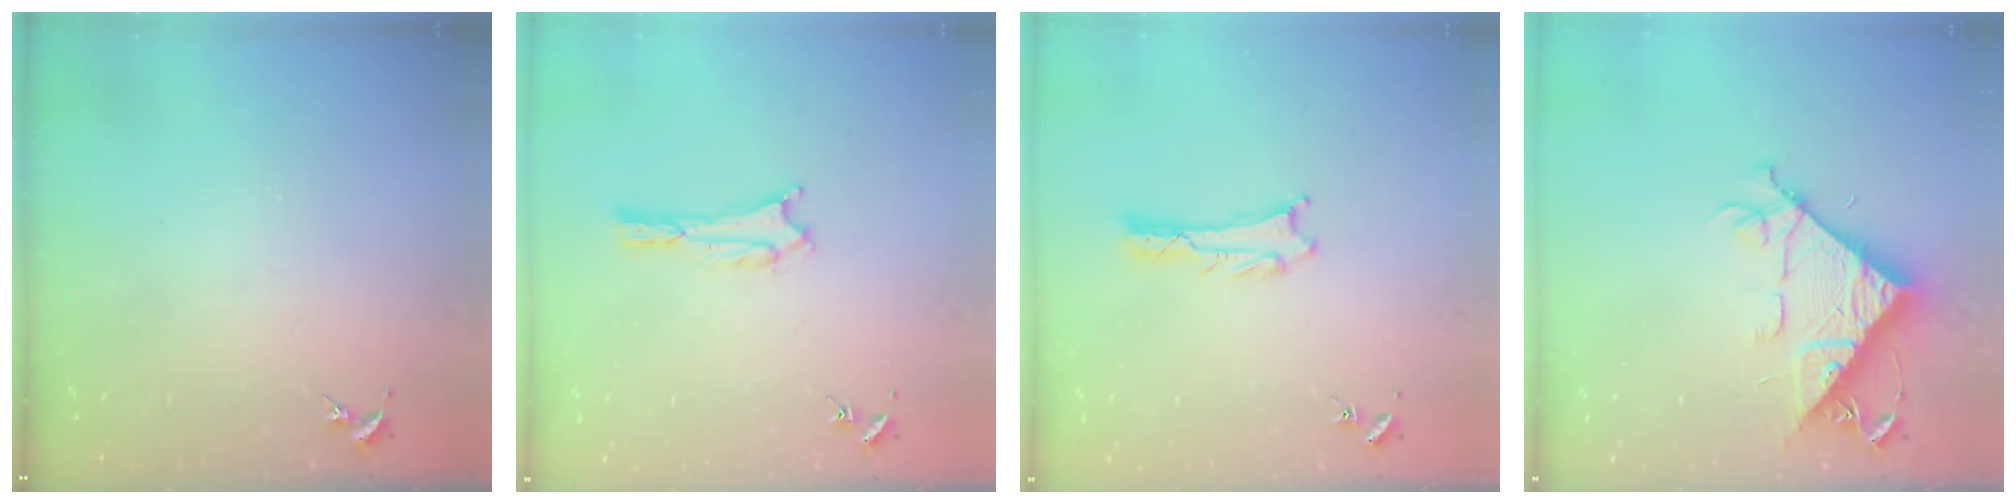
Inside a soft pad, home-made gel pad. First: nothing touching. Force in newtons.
{"total": 1.6, "press": 1.6, "slide": 0.2}
{"total": 0.6, "press": 0.6, "slide": 0.1}
{"total": 9.8, "press": 9.7, "slide": 1.2}